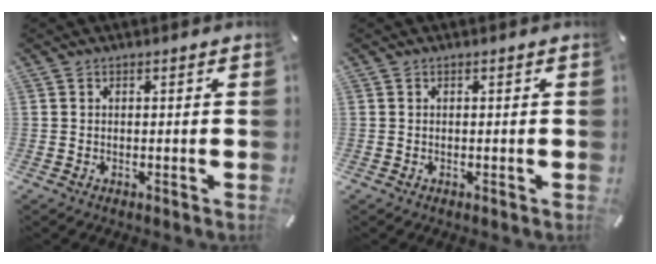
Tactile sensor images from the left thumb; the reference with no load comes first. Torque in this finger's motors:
{"motor_torque": [0.00, 0.00, 0.00, 0.00, 0.00]}